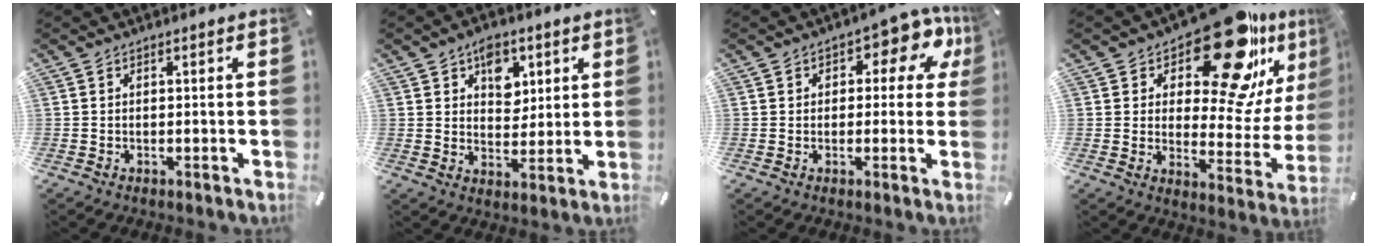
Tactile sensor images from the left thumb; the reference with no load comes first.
{"total": 7.4, "force": [3.7, 5.7, 2.9], "torque": [-0.027, -0.010, 0.062]}
{"total": 9.1, "force": [3.6, 5.2, 6.5], "torque": [-0.073, -0.015, 0.058]}
{"total": 23.1, "force": [16.0, 8.9, 14.0], "torque": [-0.193, -0.124, 0.264]}